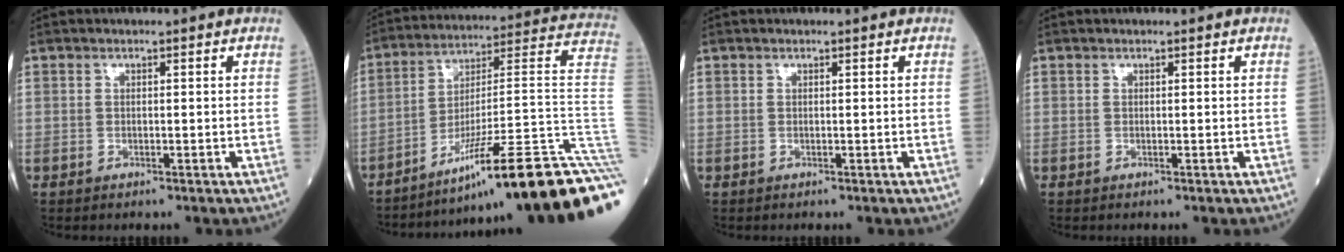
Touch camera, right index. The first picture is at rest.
{"total": 27.2, "force": [-16.8, -1.1, 21.3], "torque": [-0.175, 0.015, -0.256]}
{"total": 0.0}
{"total": 0.0}